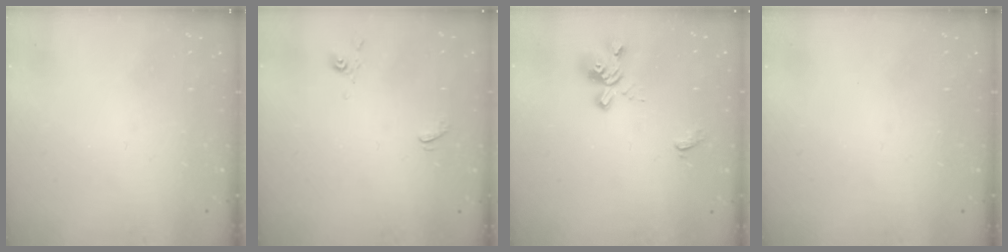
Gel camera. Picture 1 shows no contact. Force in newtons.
{"total": 2.4, "press": 2.3, "slide": 0.4}
{"total": 2.1, "press": 1.6, "slide": 1.4}
{"total": 0.0}